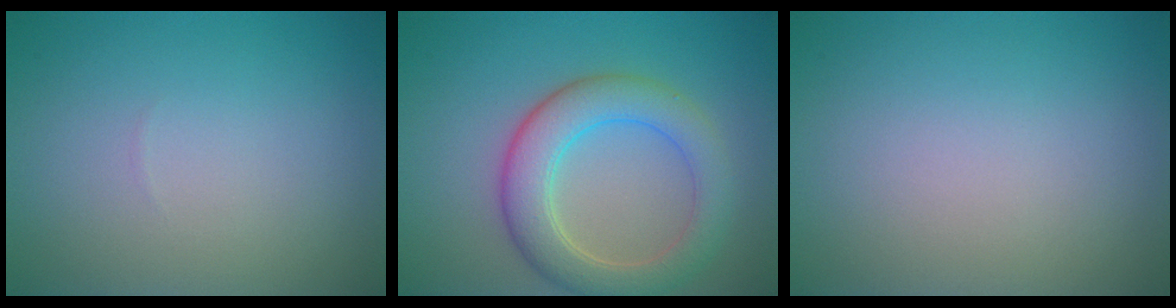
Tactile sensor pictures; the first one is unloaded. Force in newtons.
{"total": 5.7, "press": 5.7, "slide": 0.3}
{"total": 0.0}